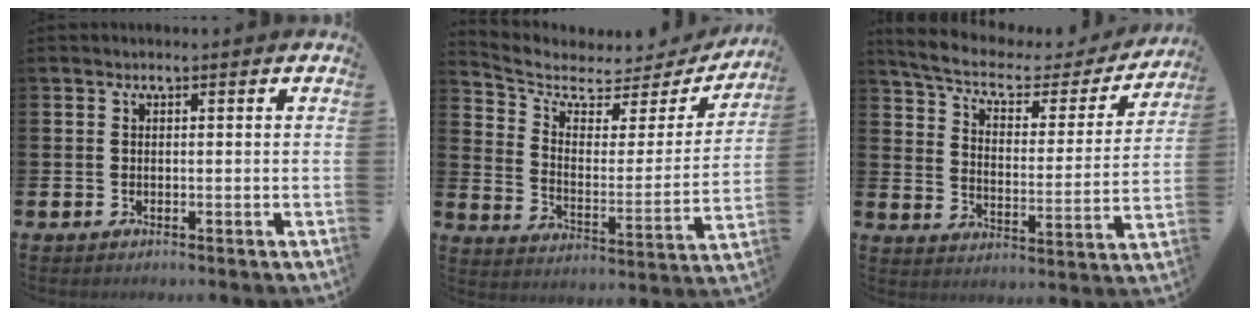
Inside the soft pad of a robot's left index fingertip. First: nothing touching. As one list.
[{"total": 5.2, "force": [4.3, 2.5, 1.4], "torque": [-0.061, -0.039, 0.066]}, {"total": 6.8, "force": [5.5, 2.4, 3.2], "torque": [-0.084, -0.040, 0.088]}]